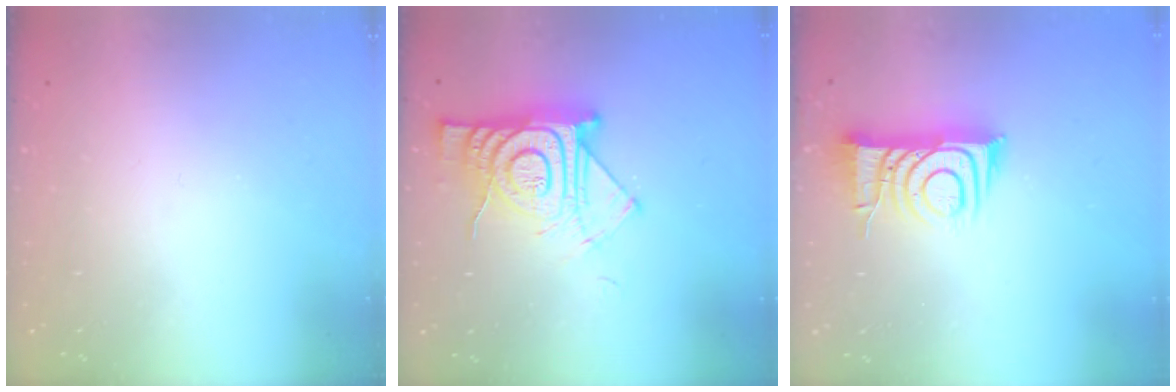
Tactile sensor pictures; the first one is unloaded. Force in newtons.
{"total": 15.5, "press": 15.4, "slide": 1.2}
{"total": 9.8, "press": 9.7, "slide": 1.0}